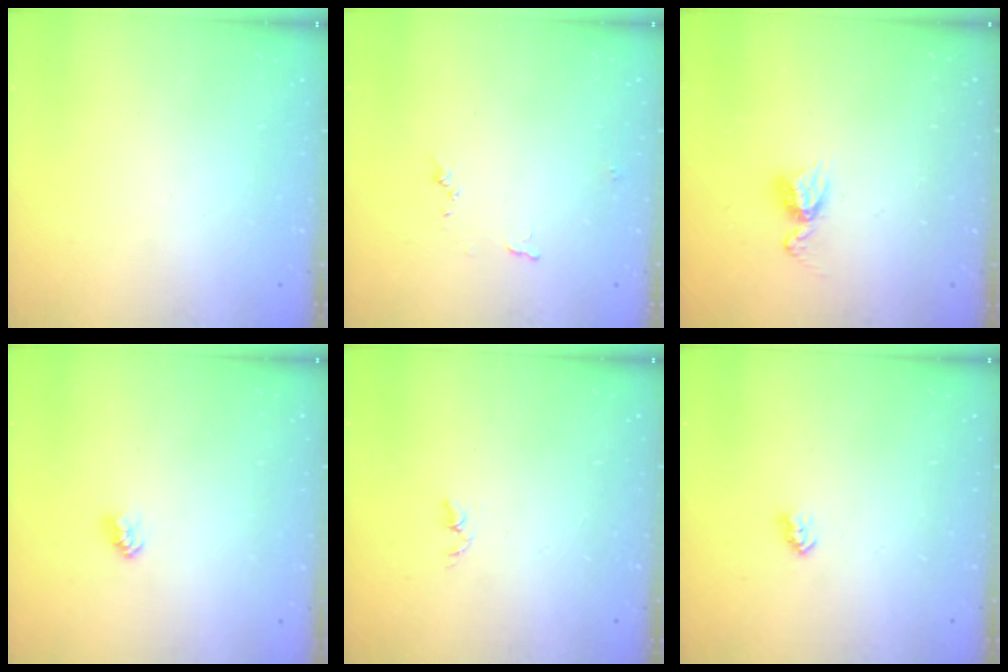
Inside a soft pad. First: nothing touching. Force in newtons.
{"total": 5.9, "press": 5.9, "slide": 0.4}
{"total": 6.2, "press": 6.2, "slide": 0.5}
{"total": 2.4, "press": 2.4, "slide": 0.1}
{"total": 1.8, "press": 1.7, "slide": 0.3}
{"total": 2.6, "press": 2.6, "slide": 0.4}